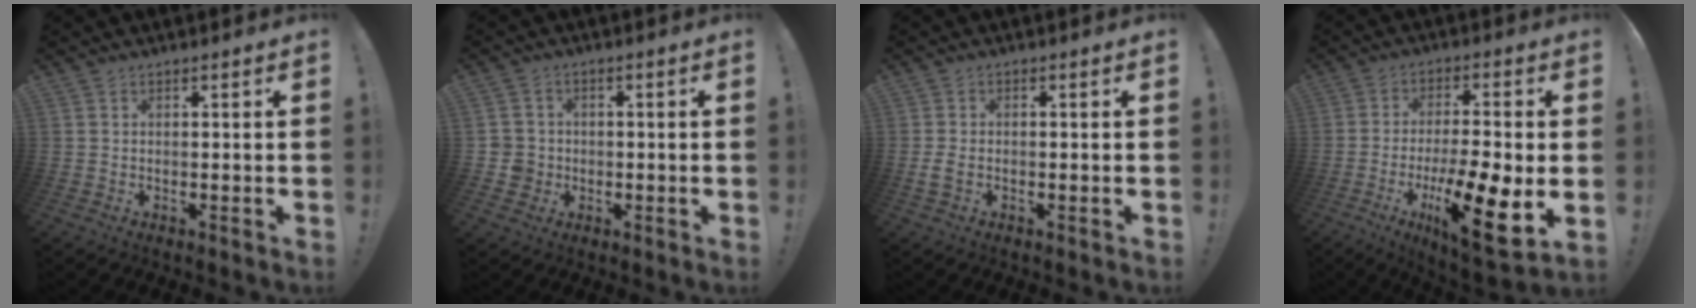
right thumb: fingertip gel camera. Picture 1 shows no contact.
{"total": 4.9, "force": [-0.6, 4.6, 1.4], "torque": [-0.039, 0.006, -0.010]}
{"total": 2.4, "force": [-0.8, 1.3, 1.8], "torque": [-0.039, 0.008, -0.012]}
{"total": 17.5, "force": [-5.5, 5.4, 15.7], "torque": [-0.233, 0.025, -0.079]}